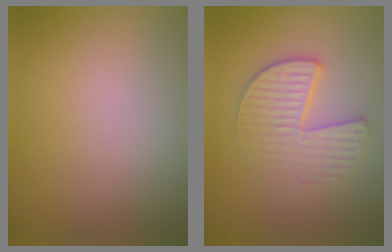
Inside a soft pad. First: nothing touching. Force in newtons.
{"total": 3.4, "press": 3.2, "slide": 1.2}